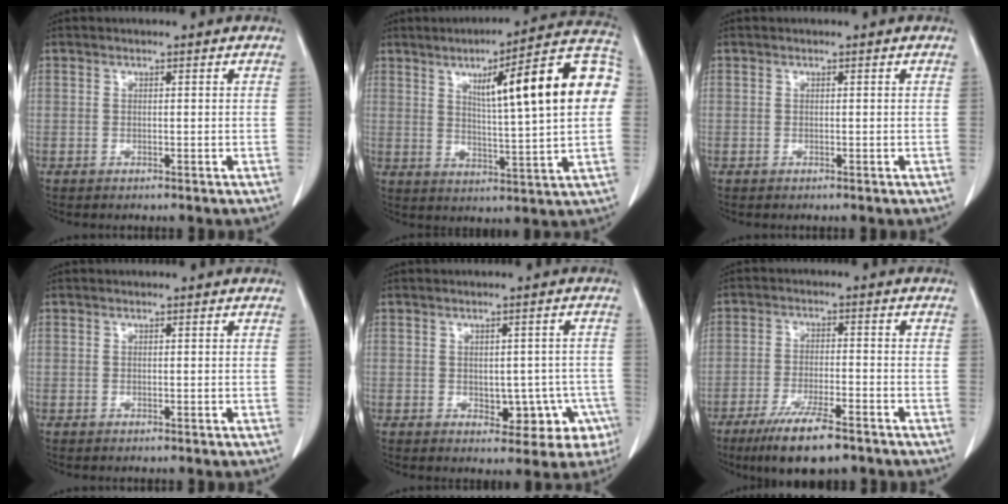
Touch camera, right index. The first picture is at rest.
{"total": 19.2, "force": [4.5, 1.6, 18.5], "torque": [-0.251, 0.030, 0.054]}
{"total": 0.0}
{"total": 0.0}
{"total": 6.9, "force": [-2.1, 4.4, 4.9], "torque": [-0.040, 0.017, -0.015]}
{"total": 10.2, "force": [-7.2, 1.8, 7.0], "torque": [-0.122, -0.021, -0.117]}